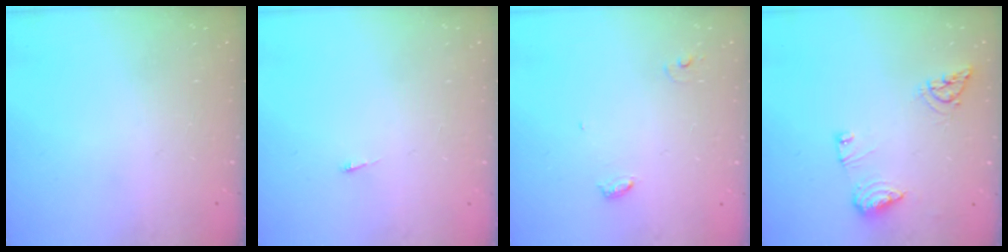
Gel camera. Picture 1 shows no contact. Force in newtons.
{"total": 2.6, "press": 2.5, "slide": 0.3}
{"total": 4.0, "press": 4.0, "slide": 0.3}
{"total": 9.7, "press": 9.6, "slide": 1.1}